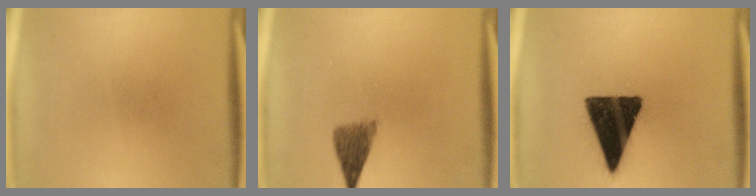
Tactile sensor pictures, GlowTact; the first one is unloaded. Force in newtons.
{"total": 4.0}
{"total": 16.1}